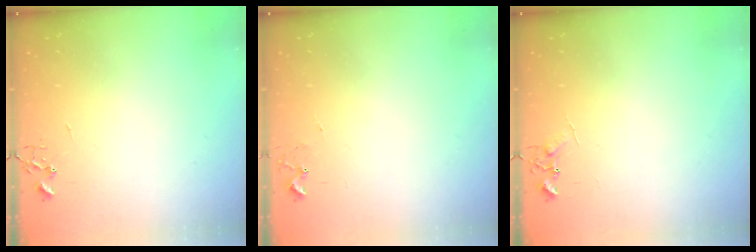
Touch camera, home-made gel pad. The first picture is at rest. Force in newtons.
{"total": 5.4, "press": 5.4, "slide": 0.7}
{"total": 5.2, "press": 5.2, "slide": 0.6}